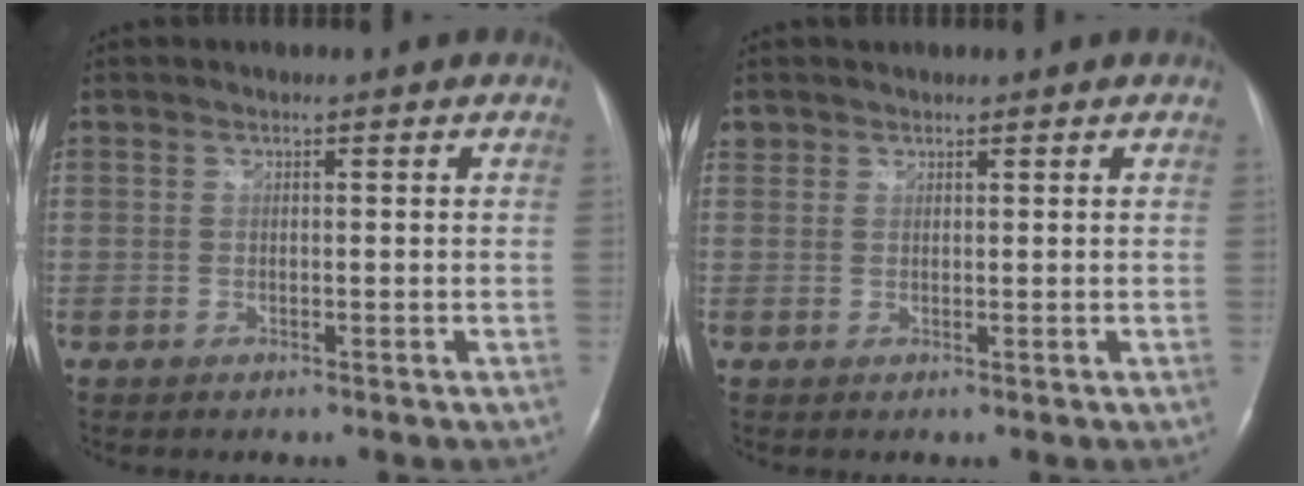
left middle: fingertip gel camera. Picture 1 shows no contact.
{"total": 1.4, "force": [1.0, 0.9, -0.2], "torque": [0.010, 0.010, 0.015]}